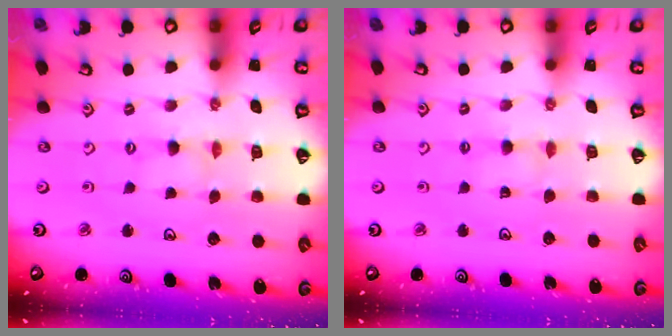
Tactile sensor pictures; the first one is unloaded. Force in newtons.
{"total": 2.0, "press": 2.0, "slide": 0.3}